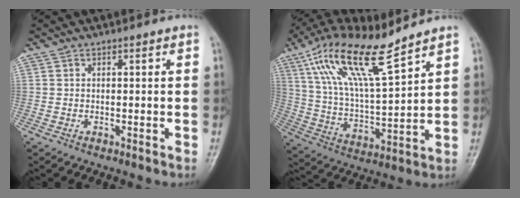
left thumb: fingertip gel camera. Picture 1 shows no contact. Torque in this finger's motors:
{"motor_torque": [0.22, 0.38, 1.50, -1.27, 0.55]}